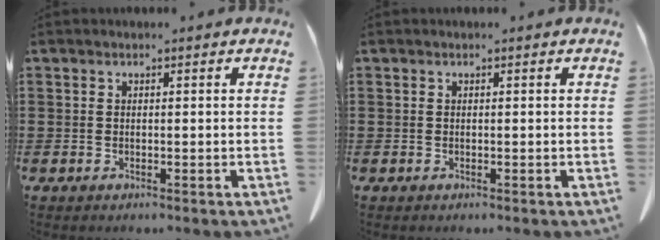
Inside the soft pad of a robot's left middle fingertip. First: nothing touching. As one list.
[{"total": 0.0}]